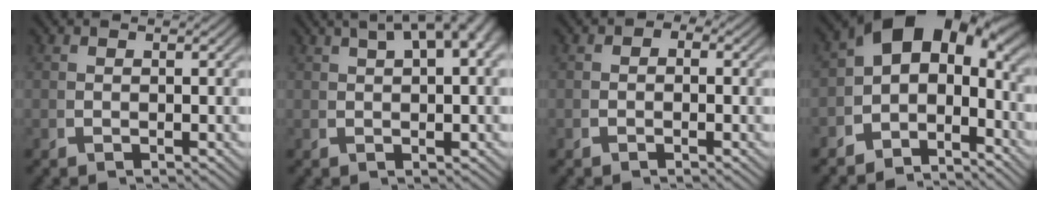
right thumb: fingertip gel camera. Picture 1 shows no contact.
{"total": 6.7, "force": [3.2, 2.6, 5.2], "torque": [-0.058, 0.028, 0.042]}
{"total": 0.6, "force": [-0.4, 0.4, 0.0], "torque": [0.001, -0.002, -0.011]}
{"total": 10.9, "force": [0.4, 7.6, 7.8], "torque": [-0.112, -0.005, -0.010]}